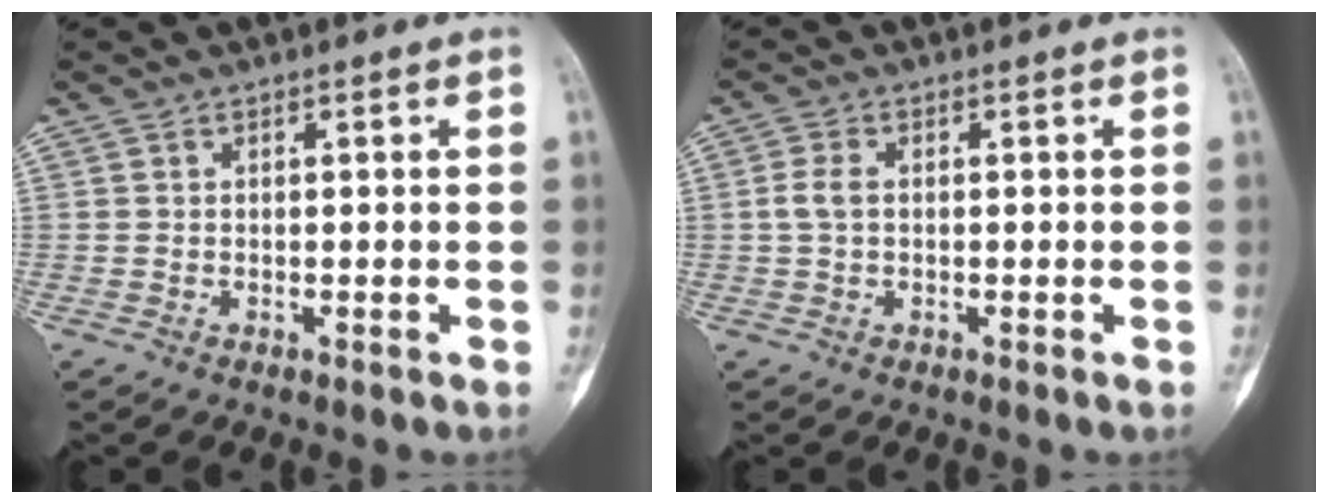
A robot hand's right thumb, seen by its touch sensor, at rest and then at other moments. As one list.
[{"total": 2.8, "force": [0.1, 1.8, 2.2], "torque": [-0.053, 0.006, -0.001]}]